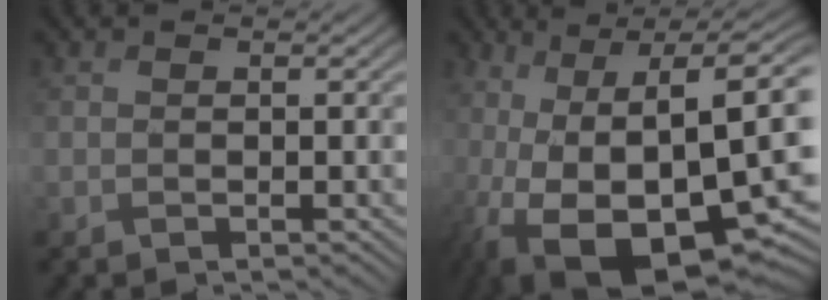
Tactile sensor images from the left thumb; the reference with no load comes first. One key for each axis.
{"total": 17.7, "fx": -4.0, "fy": 8.3, "fz": 15.0, "tx": -0.262, "ty": -0.044, "tz": -0.037}